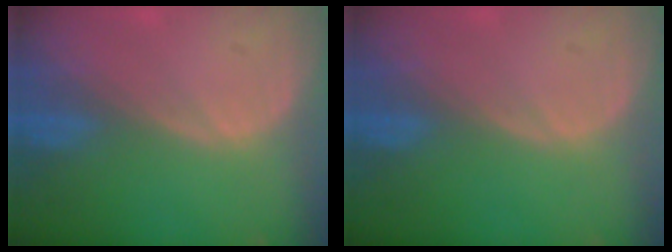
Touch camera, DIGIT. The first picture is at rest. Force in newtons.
{"total": 0.0}